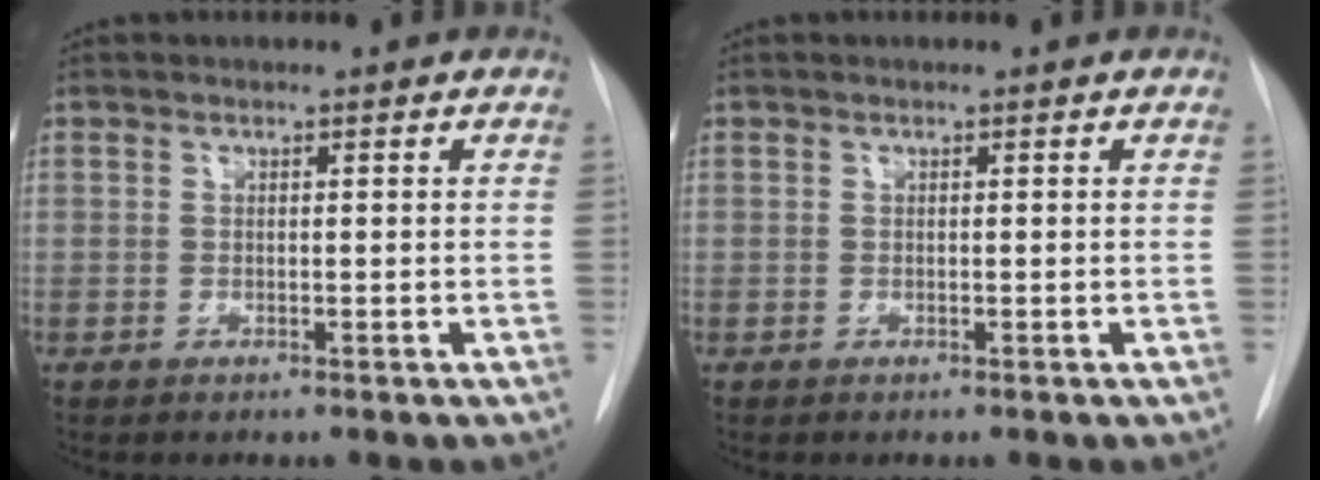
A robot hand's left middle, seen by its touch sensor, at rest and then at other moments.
{"total": 0.0}